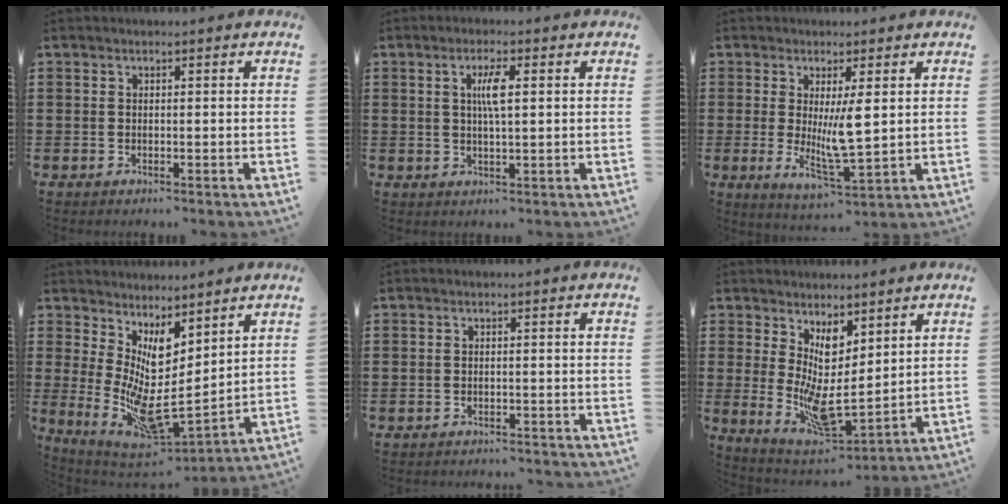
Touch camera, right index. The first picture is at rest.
{"total": 3.7, "force": [0.7, 0.6, 3.5], "torque": [-0.070, 0.003, 0.009]}
{"total": 6.7, "force": [0.7, 1.4, 6.5], "torque": [-0.113, -0.019, 0.010]}
{"total": 7.9, "force": [2.2, 3.3, 6.8], "torque": [-0.131, -0.056, 0.047]}
{"total": 1.6, "force": [-1.6, -0.1, 0.1], "torque": [-0.005, 0.002, -0.033]}
{"total": 6.7, "force": [1.6, 2.9, 5.8], "torque": [-0.120, -0.027, 0.031]}